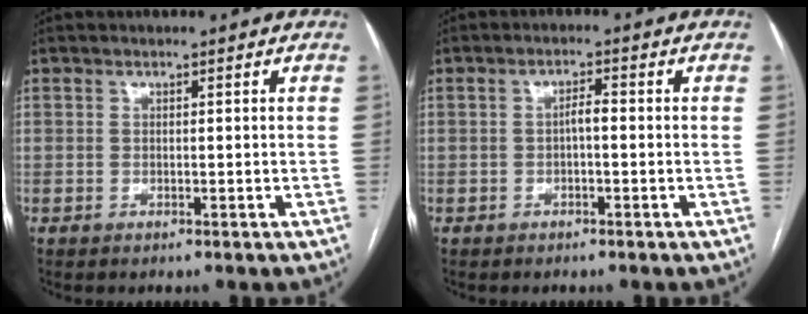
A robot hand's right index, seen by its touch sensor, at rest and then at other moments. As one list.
[{"total": 1.9, "force": [-0.3, 0.5, 1.8], "torque": [-0.030, 0.006, -0.006]}]